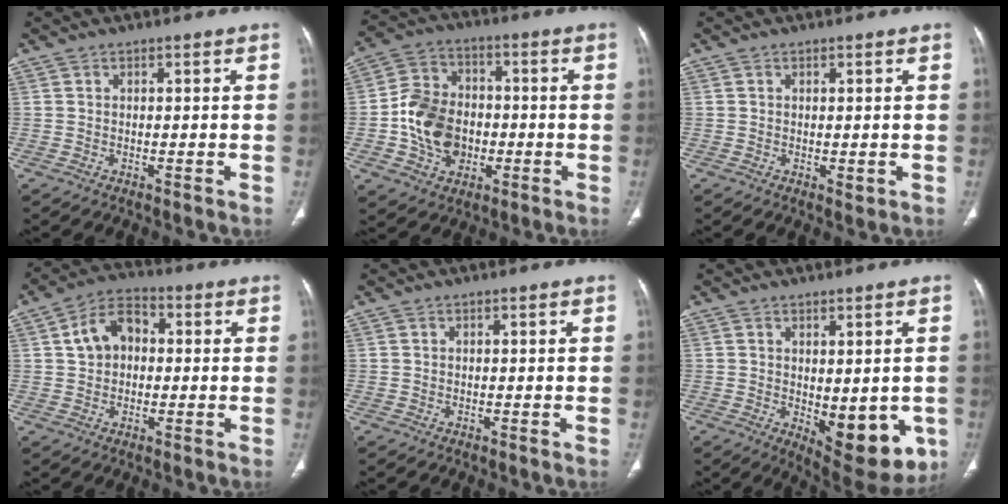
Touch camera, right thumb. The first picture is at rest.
{"total": 13.5, "force": [-2.2, 10.6, 8.0], "torque": [-0.118, 0.023, -0.042]}
{"total": 1.1, "force": [-0.1, 0.5, 0.9], "torque": [-0.012, -0.005, 0.000]}
{"total": 8.2, "force": [1.2, 6.0, 5.5], "torque": [-0.080, 0.021, 0.010]}
{"total": 0.0}
{"total": 12.8, "force": [-2.6, 5.9, 11.1], "torque": [-0.108, -0.020, -0.014]}